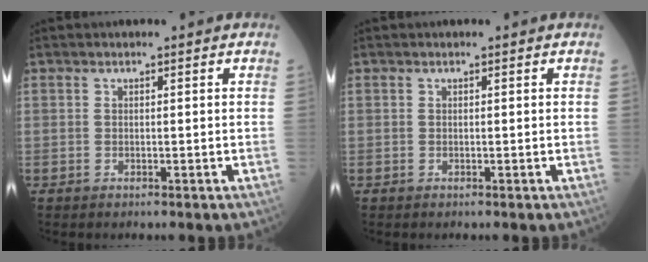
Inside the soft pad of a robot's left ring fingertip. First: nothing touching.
{"total": 0.0}